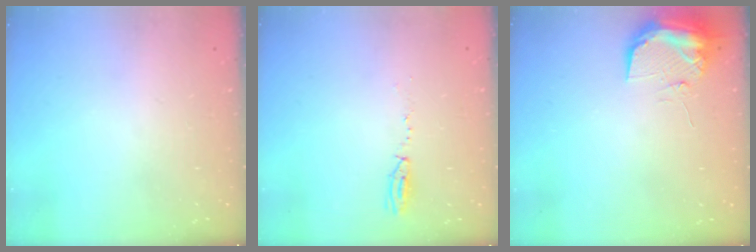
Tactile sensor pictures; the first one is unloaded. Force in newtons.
{"total": 3.9, "press": 3.8, "slide": 0.9}
{"total": 10.4, "press": 10.4, "slide": 1.2}